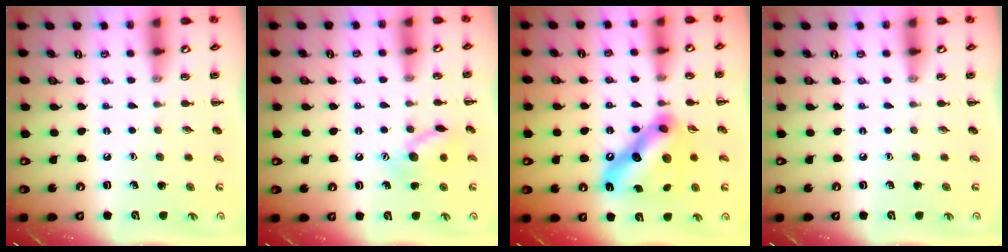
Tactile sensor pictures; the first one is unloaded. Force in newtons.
{"total": 10.7, "press": 10.7, "slide": 0.6}
{"total": 17.1, "press": 17.0, "slide": 1.5}
{"total": 0.0}